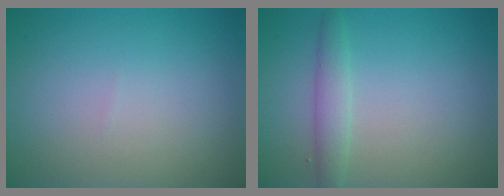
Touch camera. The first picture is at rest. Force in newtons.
{"total": 2.0, "press": 2.0, "slide": 0.2}